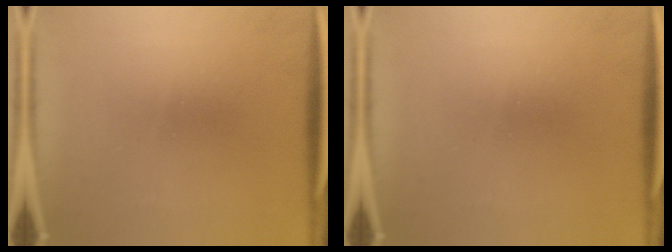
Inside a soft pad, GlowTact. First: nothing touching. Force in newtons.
{"total": 0.0}